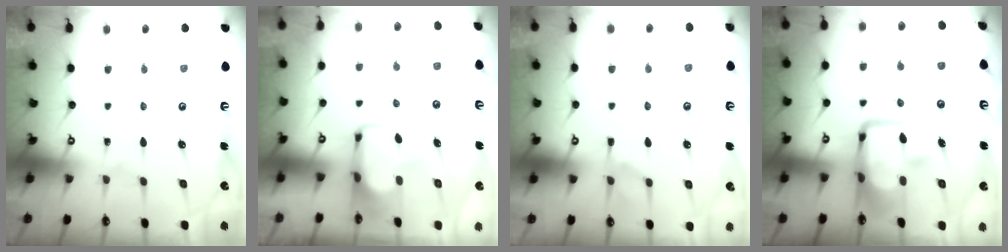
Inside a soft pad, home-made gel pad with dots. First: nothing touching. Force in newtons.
{"total": 2.2, "press": 2.1, "slide": 0.8}
{"total": 1.7, "press": 1.4, "slide": 0.9}
{"total": 9.8, "press": 9.6, "slide": 2.1}